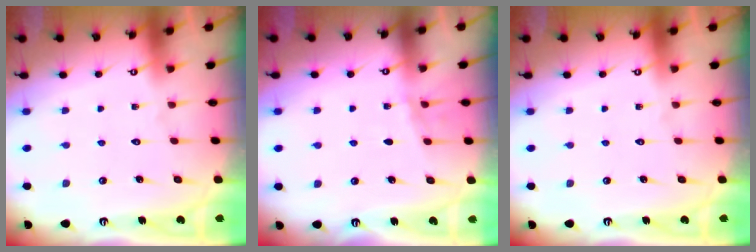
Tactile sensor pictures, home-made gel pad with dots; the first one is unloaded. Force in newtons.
{"total": 3.1, "press": 3.1, "slide": 0.4}
{"total": 0.0}